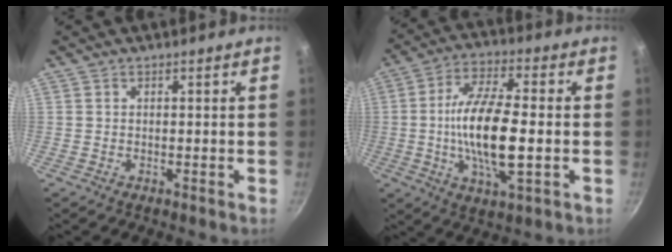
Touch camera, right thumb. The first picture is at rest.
{"total": 15.7, "force": [-1.5, 5.6, 14.6], "torque": [-0.274, 0.013, -0.033]}